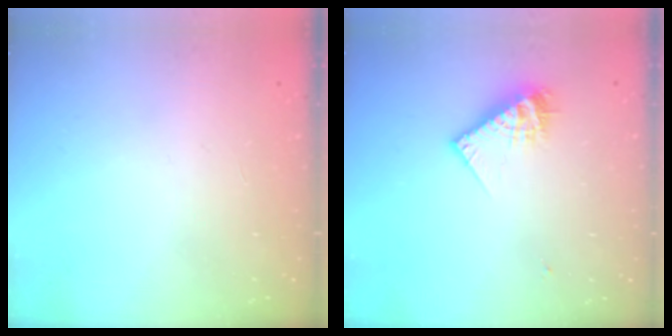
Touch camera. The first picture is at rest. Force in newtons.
{"total": 10.1, "press": 10.0, "slide": 0.7}